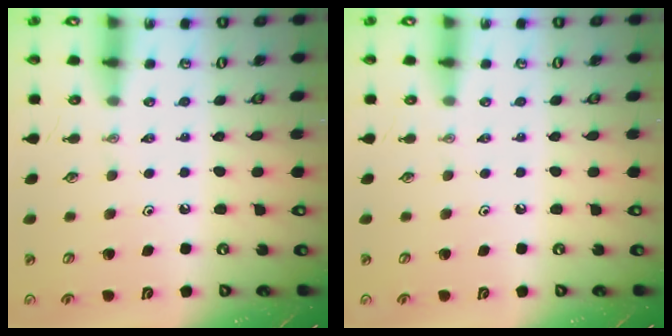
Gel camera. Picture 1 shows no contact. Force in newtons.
{"total": 0.0}